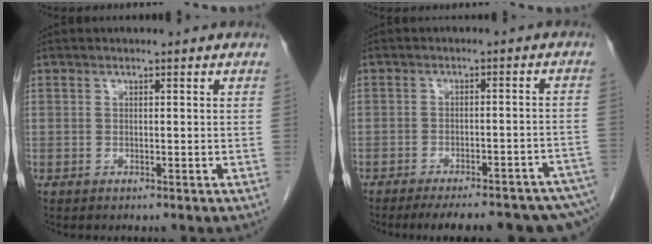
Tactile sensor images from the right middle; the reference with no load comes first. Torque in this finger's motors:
{"motor_torque": [1.09, -1.05, 0.77, 0.07]}